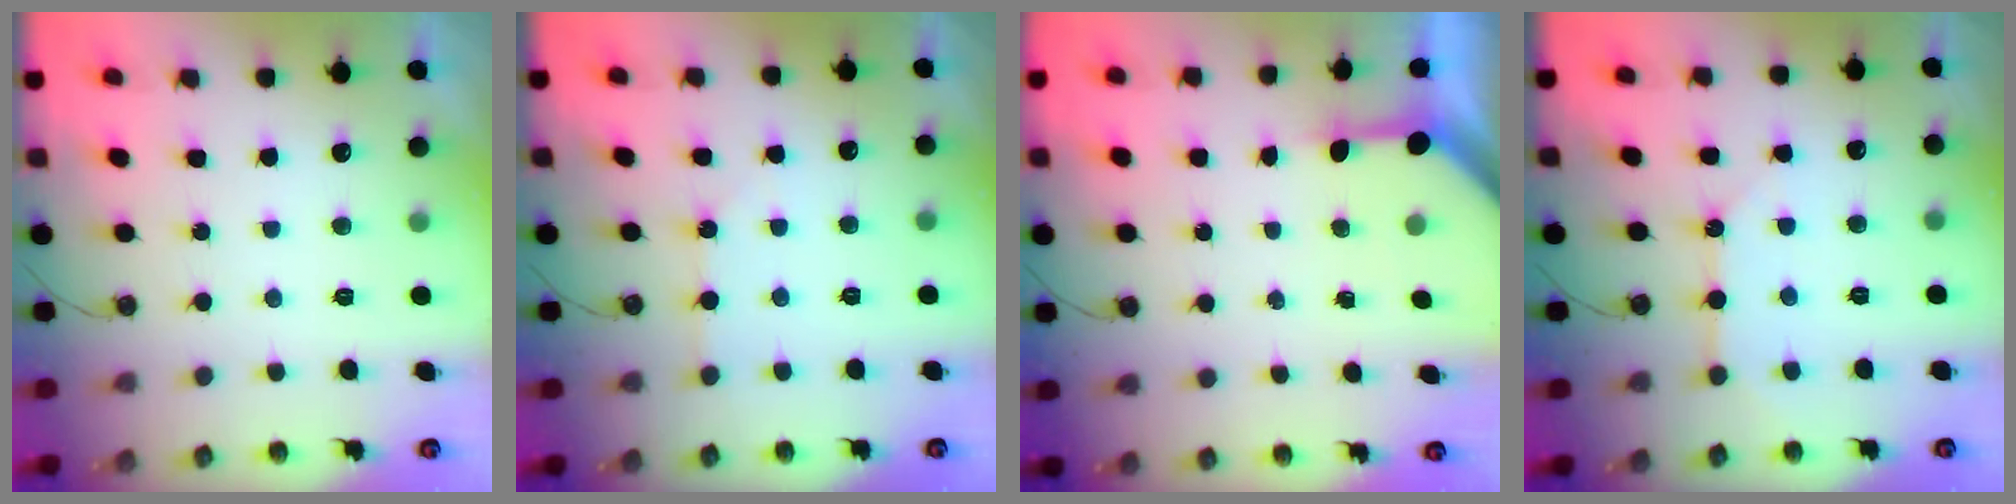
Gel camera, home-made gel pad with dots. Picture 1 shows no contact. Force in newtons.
{"total": 2.6, "press": 2.5, "slide": 0.5}
{"total": 3.5, "press": 3.5, "slide": 0.4}
{"total": 6.6, "press": 6.6, "slide": 0.7}